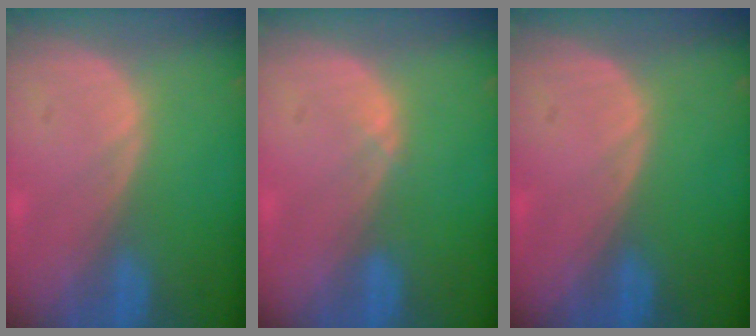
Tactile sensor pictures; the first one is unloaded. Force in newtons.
{"total": 0.7, "press": 0.6, "slide": 0.4}
{"total": 0.0}